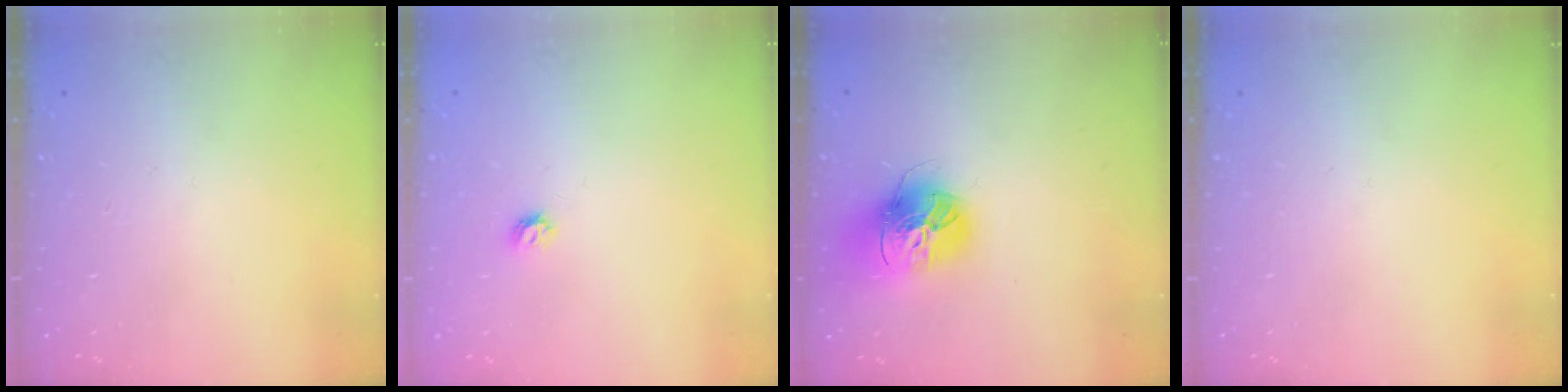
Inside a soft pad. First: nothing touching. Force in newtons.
{"total": 4.0, "press": 4.0, "slide": 0.6}
{"total": 17.1, "press": 17.0, "slide": 1.9}
{"total": 0.0}